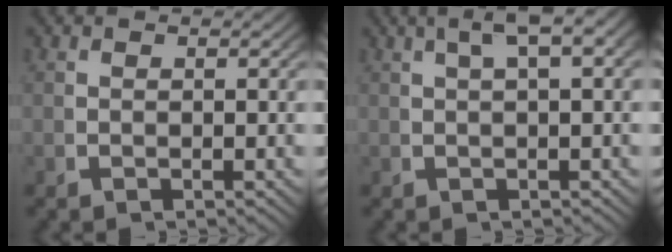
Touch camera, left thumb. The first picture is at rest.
{"total": 5.6, "force": [2.6, 1.9, 4.6], "torque": [-0.058, 0.030, 0.032]}